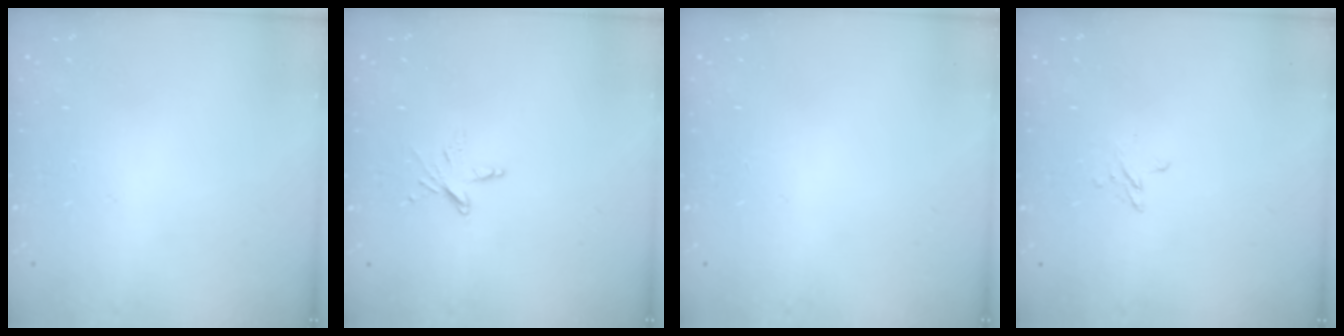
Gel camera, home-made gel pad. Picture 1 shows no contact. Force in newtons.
{"total": 5.4, "press": 5.4, "slide": 0.2}
{"total": 0.0}
{"total": 2.4, "press": 2.4, "slide": 0.2}